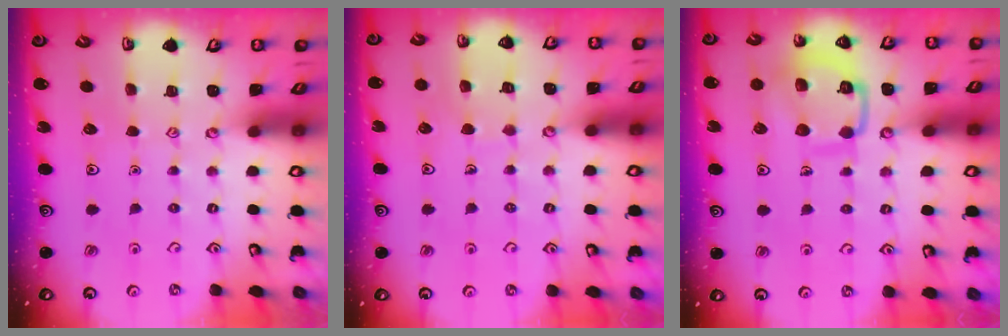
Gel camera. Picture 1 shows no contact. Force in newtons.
{"total": 6.0, "press": 5.9, "slide": 0.5}
{"total": 11.9, "press": 11.8, "slide": 1.0}